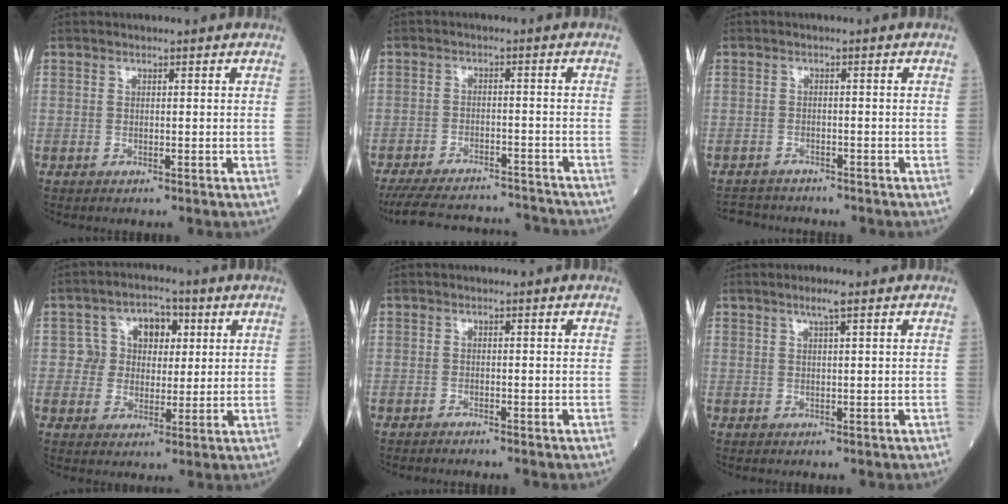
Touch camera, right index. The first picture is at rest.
{"total": 17.4, "force": [-16.2, 3.7, 5.0], "torque": [-0.121, -0.004, -0.227]}
{"total": 4.8, "force": [-4.6, 1.3, 0.3], "torque": [-0.004, -0.008, -0.074]}
{"total": 6.6, "force": [1.6, 5.8, 2.8], "torque": [-0.033, 0.023, 0.026]}
{"total": 1.0, "force": [-0.9, 0.0, 0.3], "torque": [-0.007, 0.000, -0.015]}
{"total": 2.0, "force": [1.2, -0.1, 1.6], "torque": [-0.033, 0.002, 0.022]}